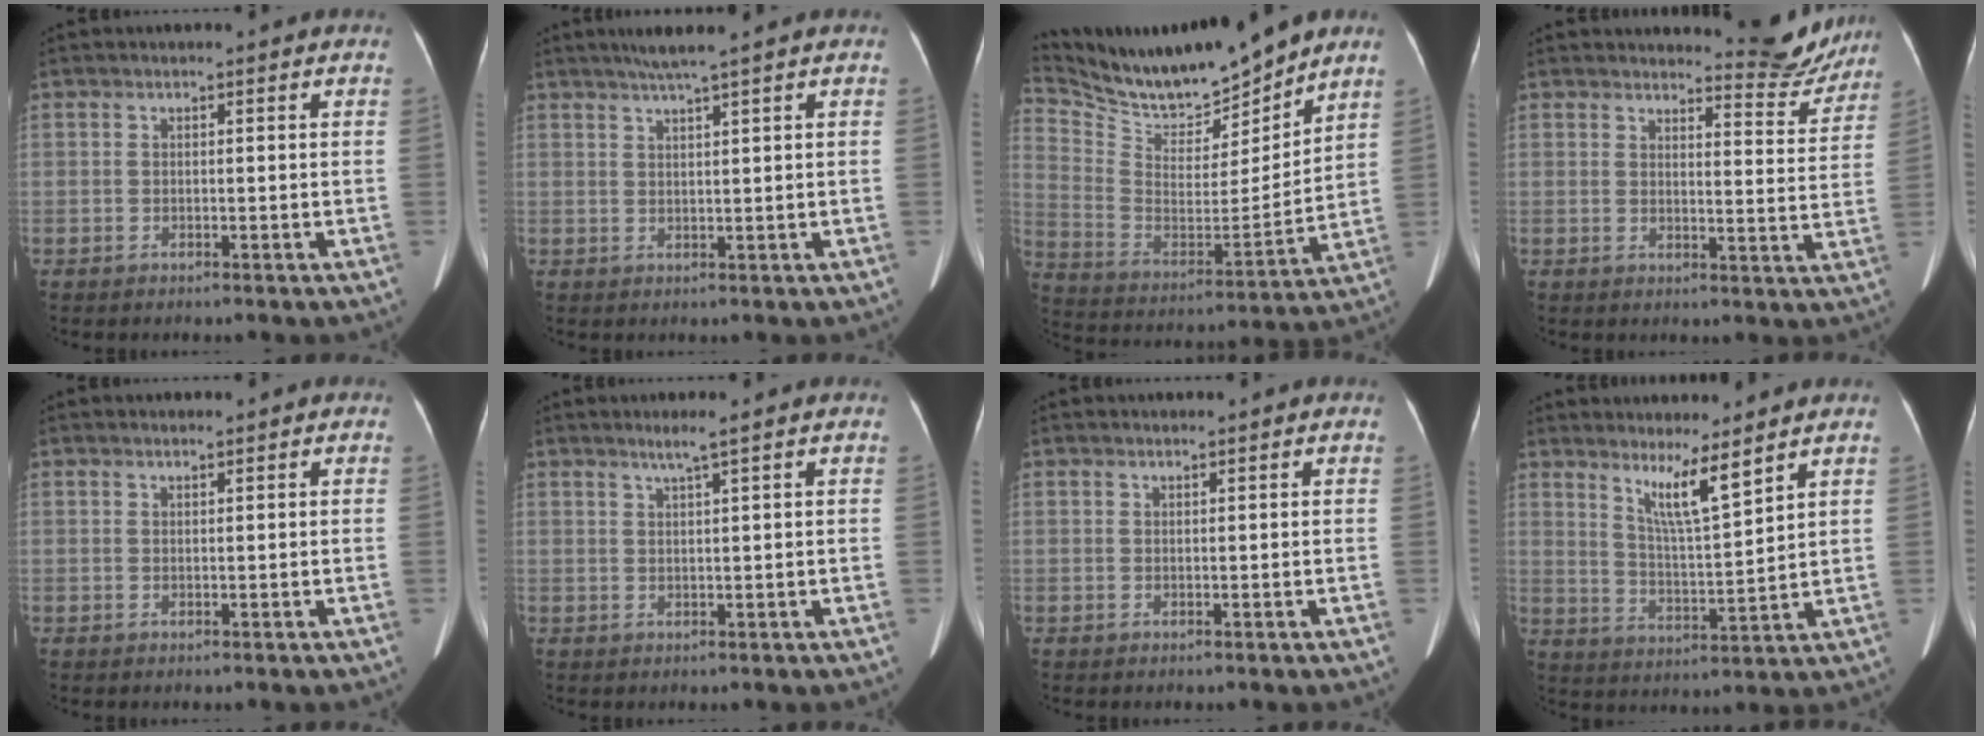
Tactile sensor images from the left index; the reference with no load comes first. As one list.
[{"total": 4.2, "force": [3.3, -0.8, 2.5], "torque": [-0.043, 0.008, 0.059]}, {"total": 17.8, "force": [16.2, 3.5, 6.5], "torque": [-0.135, -0.016, 0.288]}, {"total": 7.7, "force": [7.7, 0.9, 0.6], "torque": [-0.001, -0.036, 0.085]}, {"total": 0.8, "force": [0.6, 0.3, 0.3], "torque": [-0.011, 0.004, 0.010]}, {"total": 2.3, "force": [1.5, -0.6, 1.5], "torque": [-0.034, -0.001, 0.033]}, {"total": 0.5, "force": [0.5, 0.1, 0.2], "torque": [-0.010, 0.003, 0.009]}, {"total": 6.8, "force": [5.0, -0.3, 4.7], "torque": [-0.090, -0.021, 0.097]}]